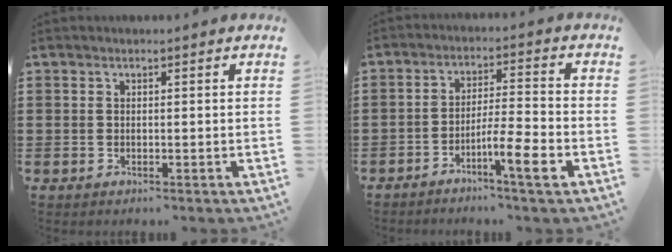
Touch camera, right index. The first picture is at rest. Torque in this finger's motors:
{"motor_torque": [-0.29, -0.10, 0.04, 0.03]}